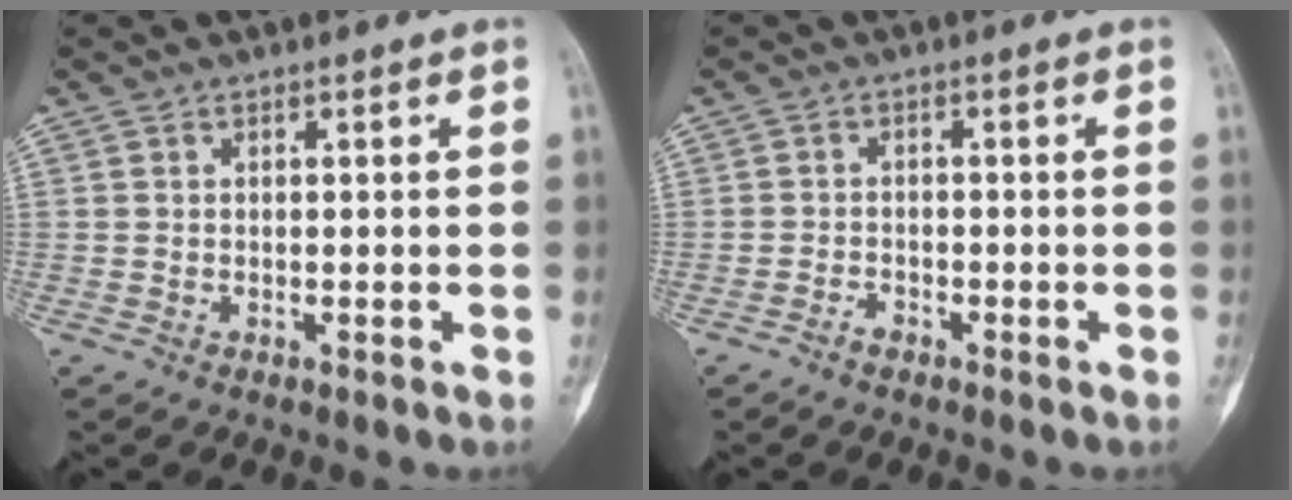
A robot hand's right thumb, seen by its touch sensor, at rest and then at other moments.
{"total": 1.6, "force": [-1.3, 0.6, 0.6], "torque": [-0.016, 0.005, -0.026]}